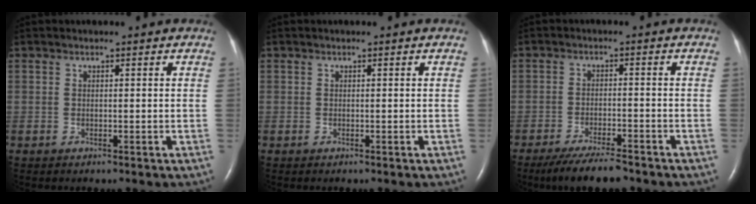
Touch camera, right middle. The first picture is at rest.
{"total": 0.0}
{"total": 8.0, "force": [-6.7, 1.0, 4.2], "torque": [-0.071, -0.021, -0.112]}